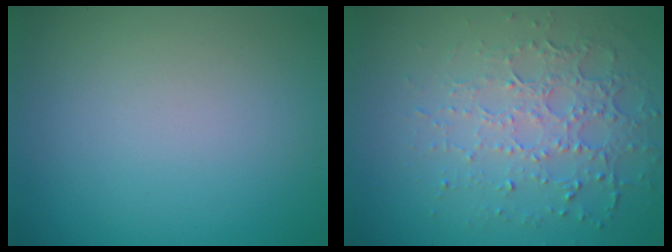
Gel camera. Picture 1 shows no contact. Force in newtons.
{"total": 4.9, "press": 3.4, "slide": 3.5}